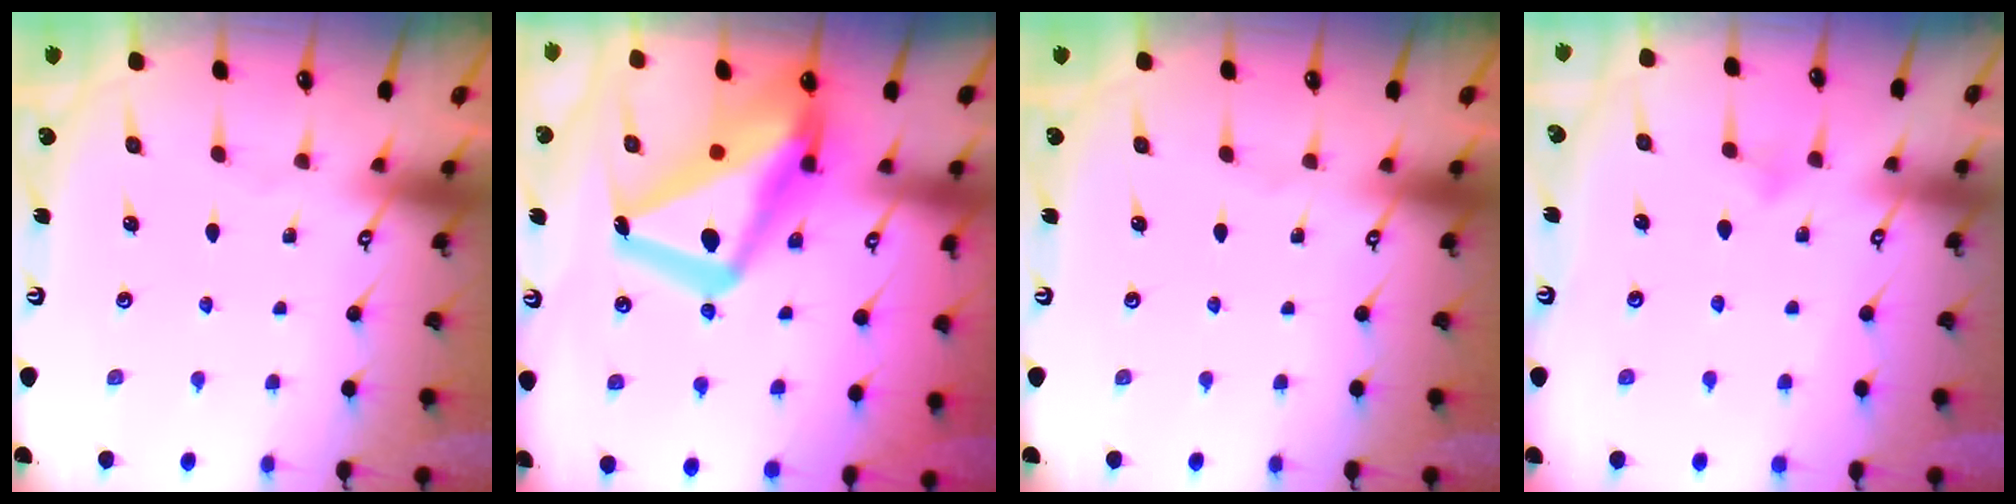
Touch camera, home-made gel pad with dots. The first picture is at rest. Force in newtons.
{"total": 22.5, "press": 22.4, "slide": 2.0}
{"total": 0.0}
{"total": 6.0, "press": 5.9, "slide": 0.4}